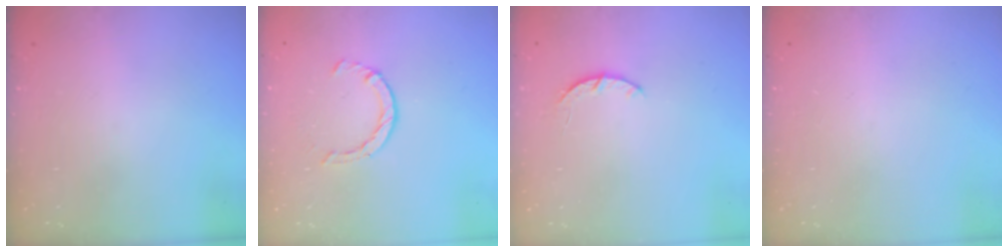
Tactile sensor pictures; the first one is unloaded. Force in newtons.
{"total": 4.1, "press": 4.0, "slide": 0.4}
{"total": 2.9, "press": 2.8, "slide": 0.5}
{"total": 0.0}